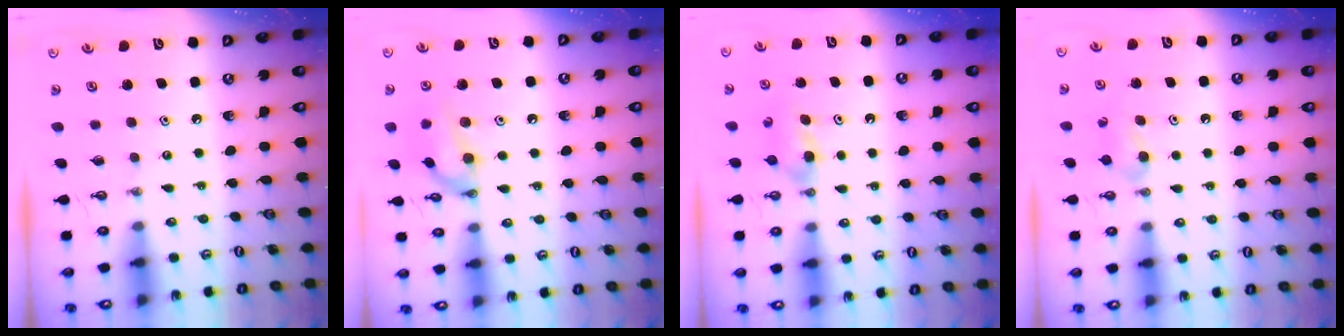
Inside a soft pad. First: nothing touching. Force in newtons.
{"total": 12.3, "press": 12.3, "slide": 0.5}
{"total": 3.1, "press": 3.1, "slide": 0.3}
{"total": 5.5, "press": 2.8, "slide": 4.8}